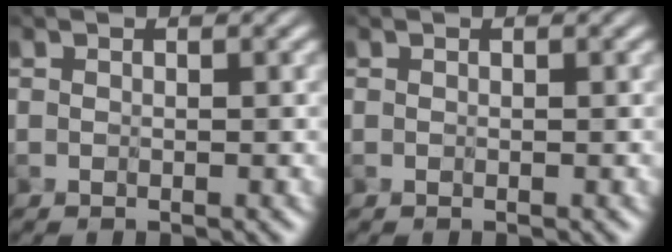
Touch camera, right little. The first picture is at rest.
{"total": 0.0}